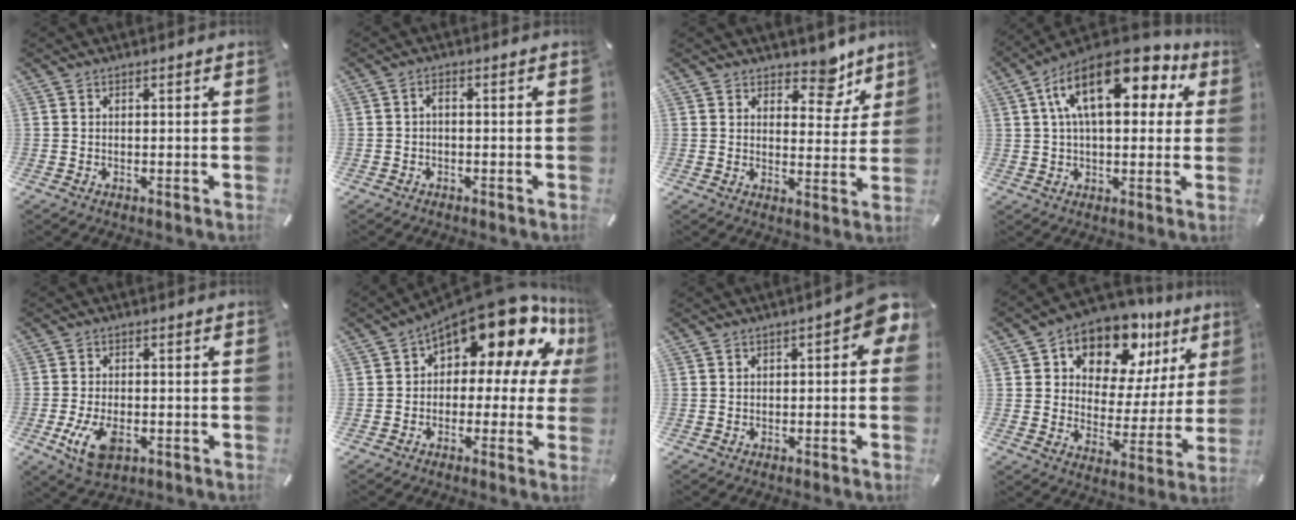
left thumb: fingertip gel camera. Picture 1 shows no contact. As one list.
[{"total": 1.5, "force": [-0.9, 0.4, 1.1], "torque": [-0.027, 0.002, -0.020]}, {"total": 8.7, "force": [6.8, 4.5, 3.2], "torque": [-0.017, -0.052, 0.113]}, {"total": 17.5, "force": [7.4, 8.5, 13.3], "torque": [-0.238, -0.027, 0.118]}, {"total": 7.5, "force": [-2.6, 4.5, 5.5], "torque": [-0.117, 0.000, -0.048]}, {"total": 17.1, "force": [10.0, 8.1, 11.2], "torque": [-0.163, -0.077, 0.166]}, {"total": 5.2, "force": [0.3, 2.9, 4.3], "torque": [-0.056, 0.005, 0.003]}, {"total": 13.6, "force": [9.5, 8.0, 5.6], "torque": [-0.097, -0.076, 0.171]}]